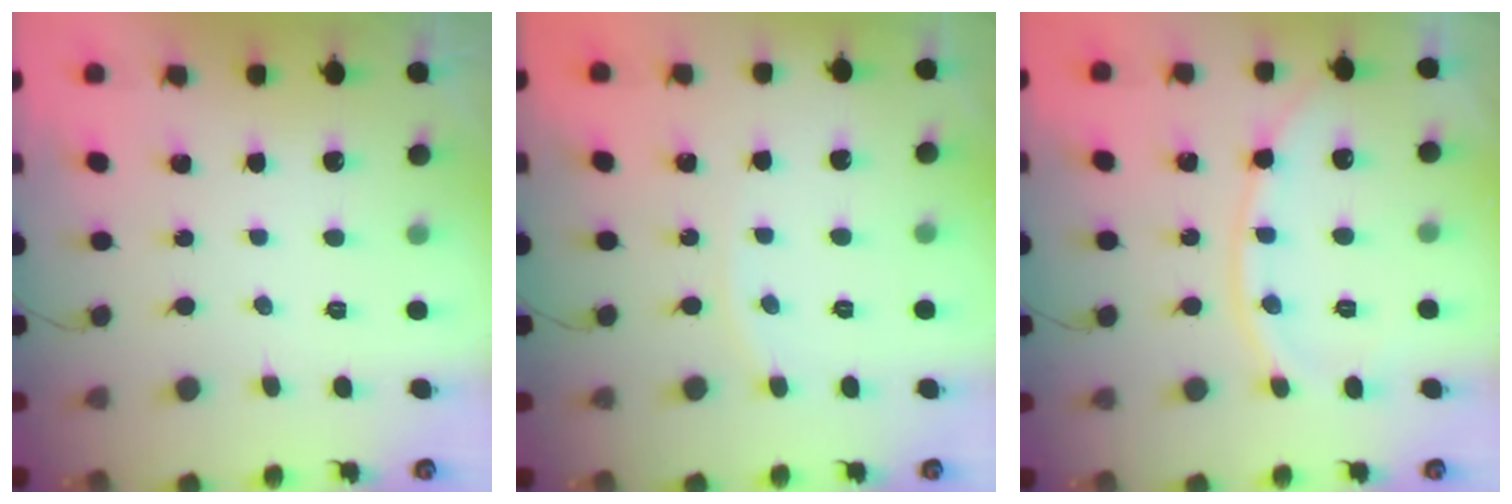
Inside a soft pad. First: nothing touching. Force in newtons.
{"total": 2.9, "press": 2.9, "slide": 0.5}
{"total": 10.3, "press": 10.2, "slide": 1.3}